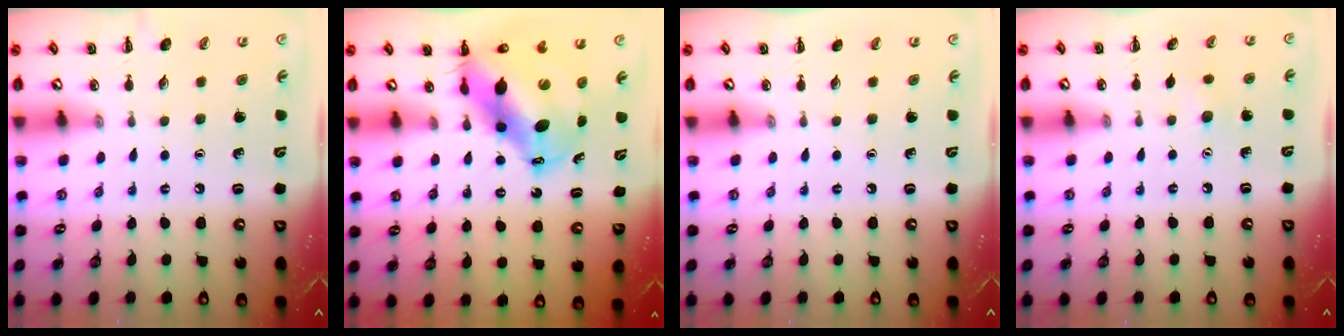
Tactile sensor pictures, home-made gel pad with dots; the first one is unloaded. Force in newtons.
{"total": 12.4, "press": 12.0, "slide": 3.4}
{"total": 0.0}
{"total": 3.1, "press": 3.0, "slide": 0.8}